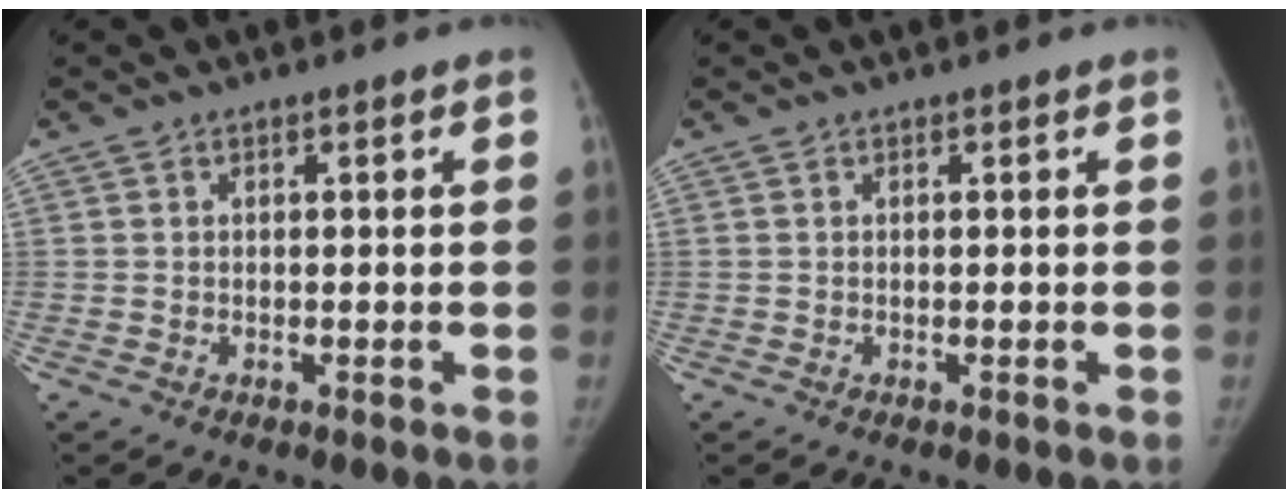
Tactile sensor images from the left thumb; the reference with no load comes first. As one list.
[{"total": 0.0}]